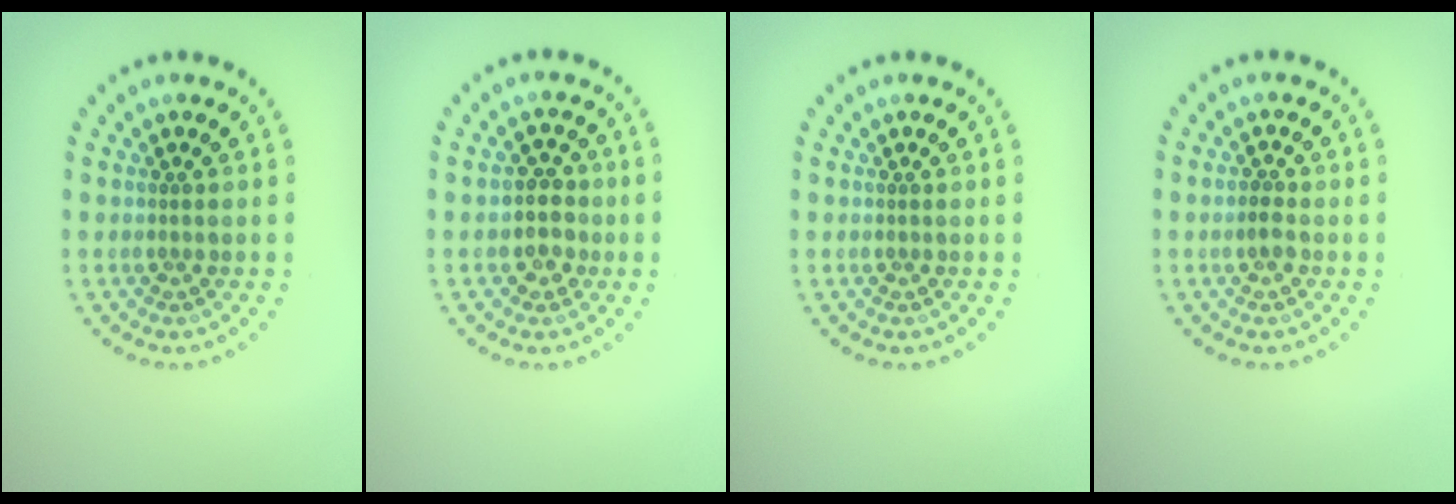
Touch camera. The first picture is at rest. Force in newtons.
{"total": 2.4, "press": 2.2, "slide": 1.0}
{"total": 0.0}
{"total": 1.3, "press": 1.2, "slide": 0.4}